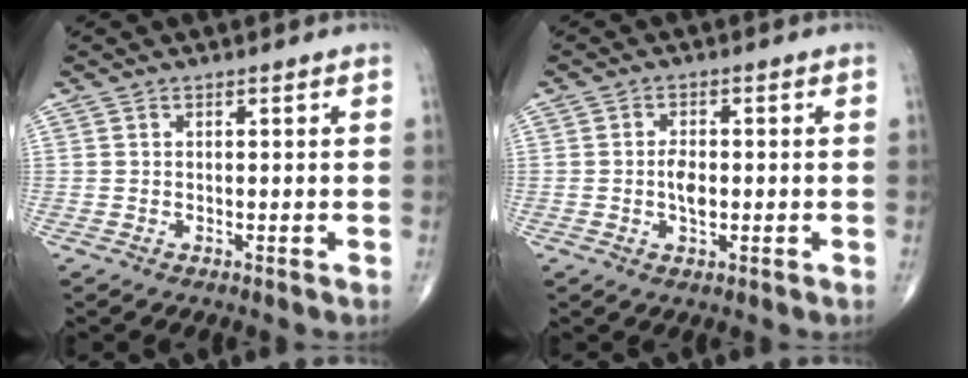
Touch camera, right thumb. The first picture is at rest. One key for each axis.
{"total": 3.5, "fx": -0.3, "fy": 1.9, "fz": 2.9, "tx": -0.049, "ty": 0.000, "tz": -0.007}